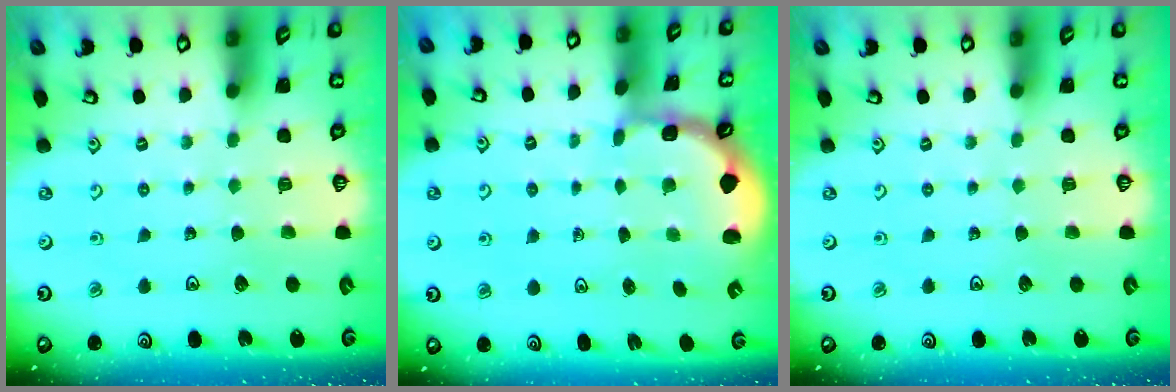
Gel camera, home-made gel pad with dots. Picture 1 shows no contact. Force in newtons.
{"total": 1.6, "press": 1.5, "slide": 0.4}
{"total": 0.0}